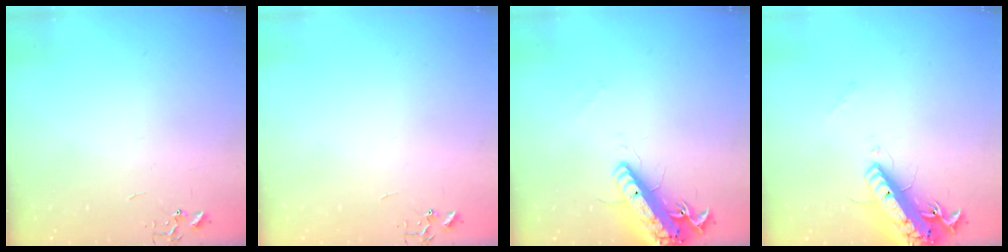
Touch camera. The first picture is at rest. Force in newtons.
{"total": 0.0}
{"total": 17.2, "press": 16.8, "slide": 3.6}
{"total": 18.1, "press": 17.7, "slide": 3.6}